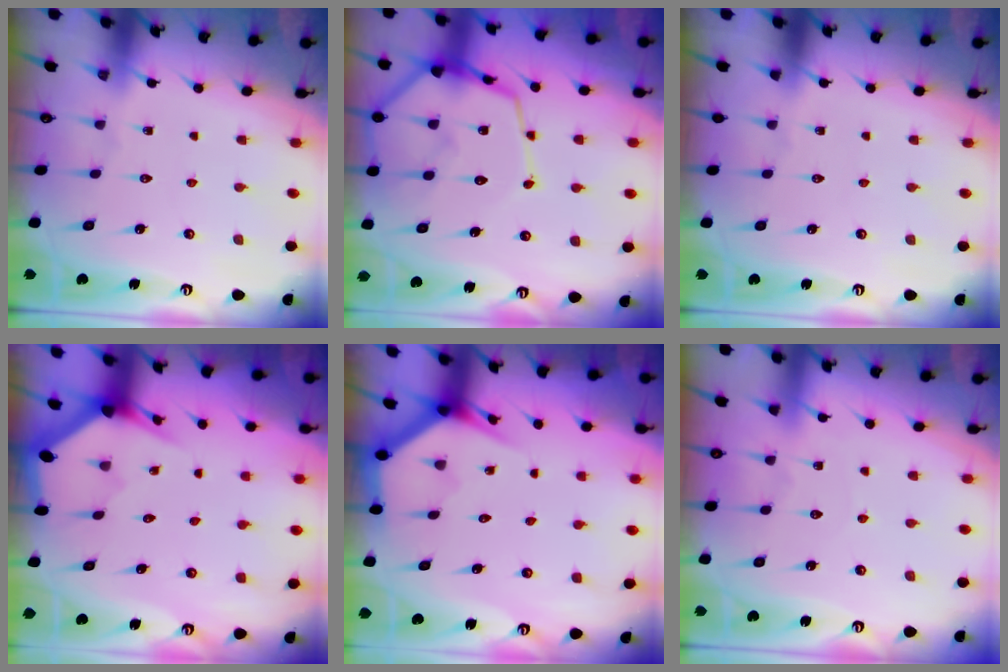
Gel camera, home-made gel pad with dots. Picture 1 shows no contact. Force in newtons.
{"total": 15.5, "press": 15.5, "slide": 1.3}
{"total": 0.0}
{"total": 3.2, "press": 3.2, "slide": 0.1}
{"total": 3.6, "press": 3.6, "slide": 0.3}
{"total": 2.8, "press": 2.8, "slide": 0.3}